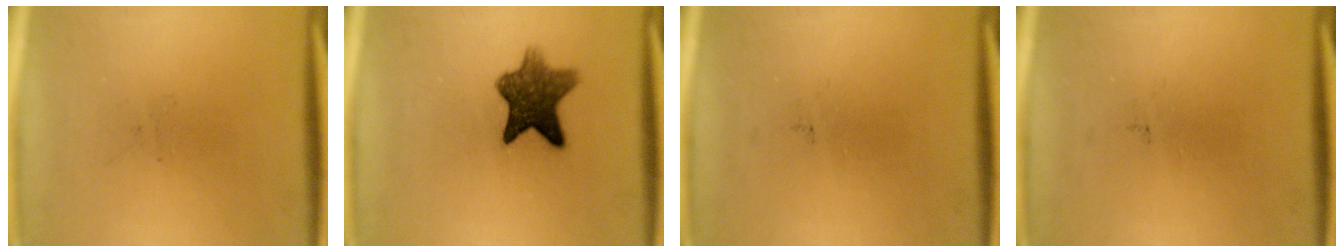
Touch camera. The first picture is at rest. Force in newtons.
{"total": 8.7}
{"total": 0.0}
{"total": 0.0}